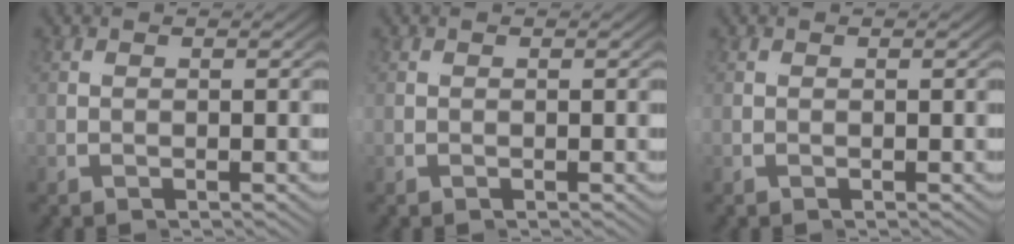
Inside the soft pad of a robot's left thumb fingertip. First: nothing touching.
{"total": 0.0}
{"total": 0.0}